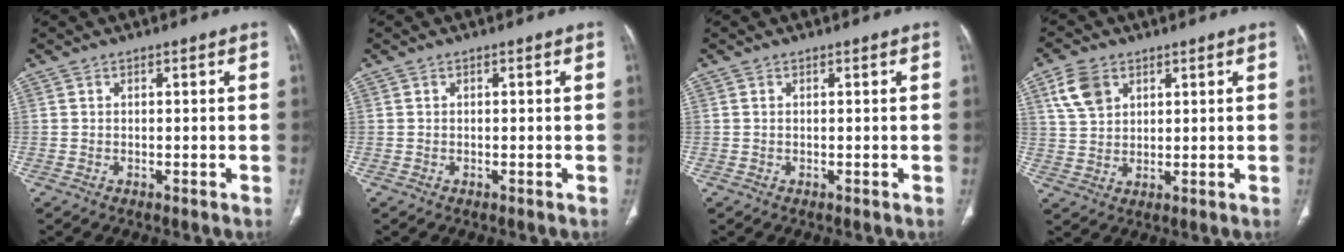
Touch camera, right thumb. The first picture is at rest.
{"total": 0.0}
{"total": 0.0}
{"total": 7.1, "force": [3.5, 4.8, 3.9], "torque": [-0.063, -0.007, 0.072]}